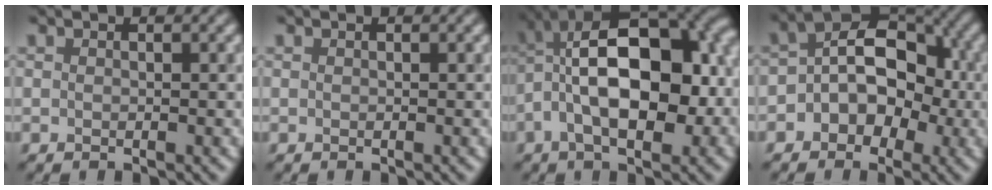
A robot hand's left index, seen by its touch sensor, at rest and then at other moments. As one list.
[{"total": 0.0}, {"total": 17.2, "force": [-0.3, 8.6, 14.9], "torque": [-0.210, 0.036, -0.021]}, {"total": 8.3, "force": [-1.3, 6.3, 5.2], "torque": [-0.029, 0.032, -0.049]}]